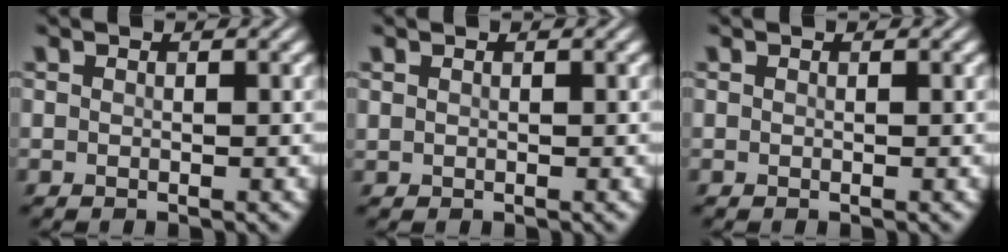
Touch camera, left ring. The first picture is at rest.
{"total": 0.0}
{"total": 0.0}